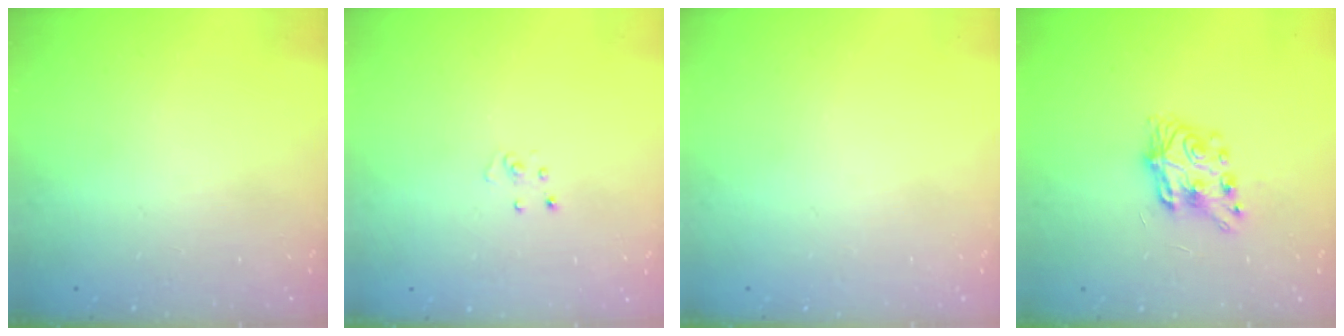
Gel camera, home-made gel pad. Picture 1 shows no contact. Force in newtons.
{"total": 2.5, "press": 2.5, "slide": 0.3}
{"total": 0.0}
{"total": 7.1, "press": 7.1, "slide": 0.4}